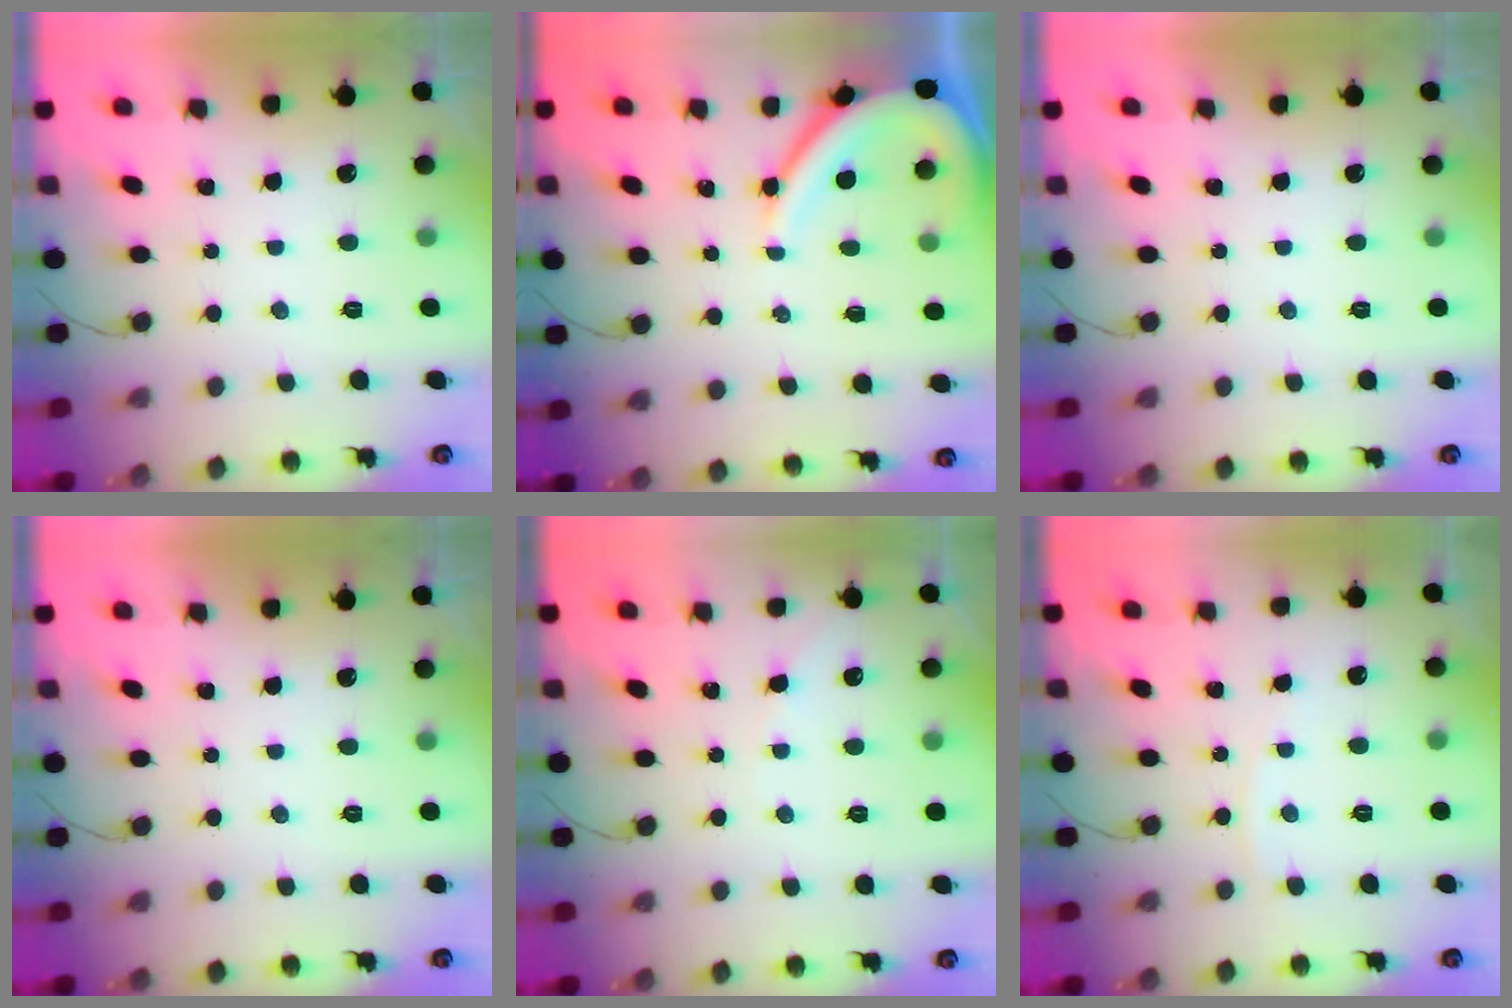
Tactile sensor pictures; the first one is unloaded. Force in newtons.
{"total": 8.9, "press": 8.8, "slide": 0.8}
{"total": 0.0}
{"total": 0.0}
{"total": 4.0, "press": 4.0, "slide": 0.6}
{"total": 4.4, "press": 4.4, "slide": 0.6}